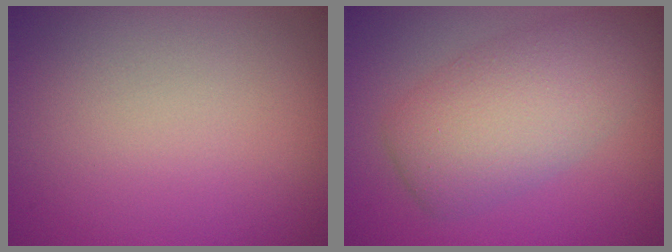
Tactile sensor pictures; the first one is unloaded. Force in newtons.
{"total": 6.0, "press": 6.0, "slide": 0.3}